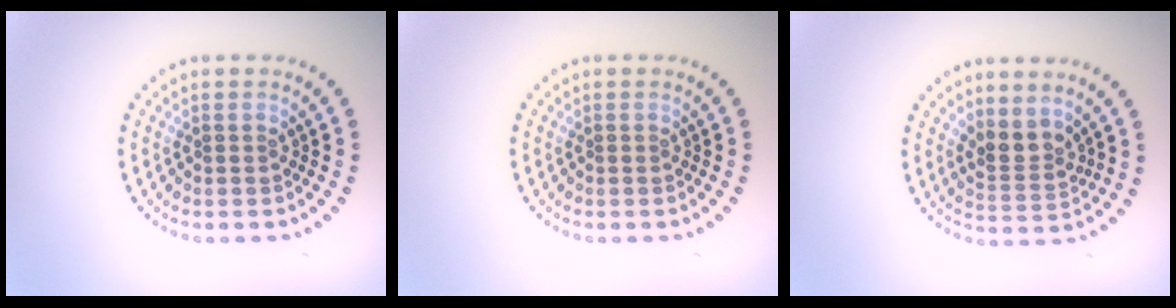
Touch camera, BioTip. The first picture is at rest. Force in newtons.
{"total": 0.0}
{"total": 2.6, "press": 2.0, "slide": 1.6}